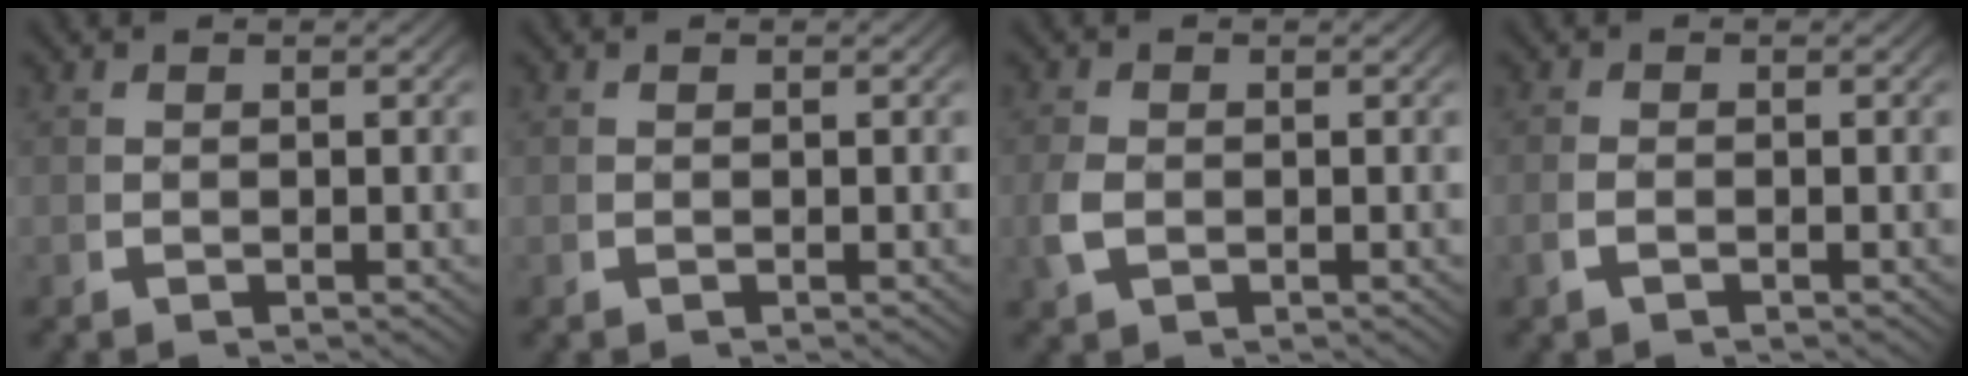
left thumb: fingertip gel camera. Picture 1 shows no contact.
{"total": 0.0}
{"total": 2.0, "force": [-0.5, 1.5, 1.3], "torque": [-0.040, -0.007, -0.004]}
{"total": 0.9, "force": [-0.5, 0.3, 0.6], "torque": [-0.018, 0.000, -0.009]}